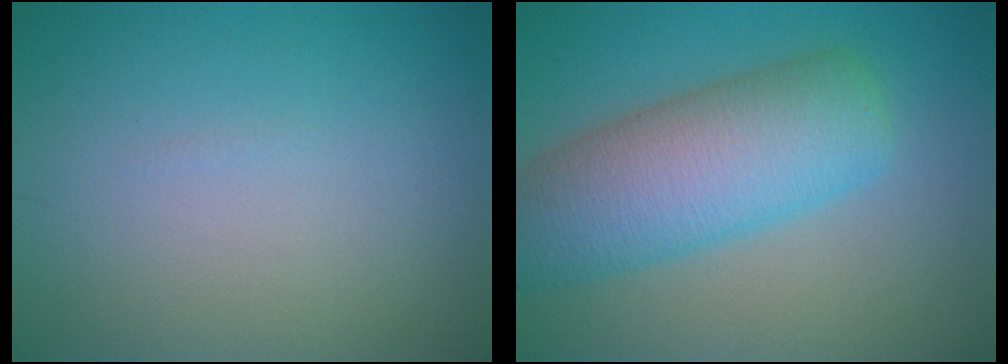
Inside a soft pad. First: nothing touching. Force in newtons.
{"total": 8.6, "press": 8.6, "slide": 0.2}